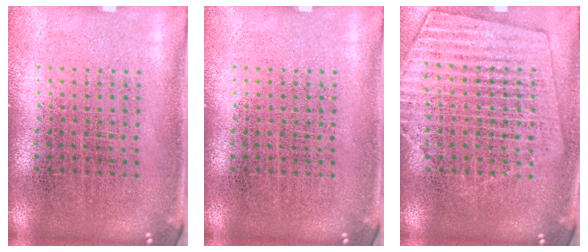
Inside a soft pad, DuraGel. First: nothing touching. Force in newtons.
{"total": 0.0}
{"total": 1.4, "press": 1.3, "slide": 0.5}